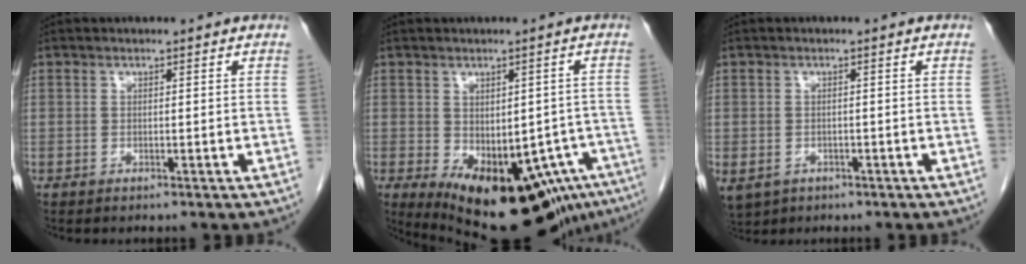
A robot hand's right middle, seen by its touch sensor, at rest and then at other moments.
{"total": 20.2, "force": [-12.0, 8.8, 13.6], "torque": [-0.174, -0.027, -0.136]}
{"total": 13.7, "force": [-6.2, 10.9, 5.6], "torque": [-0.175, -0.017, -0.076]}